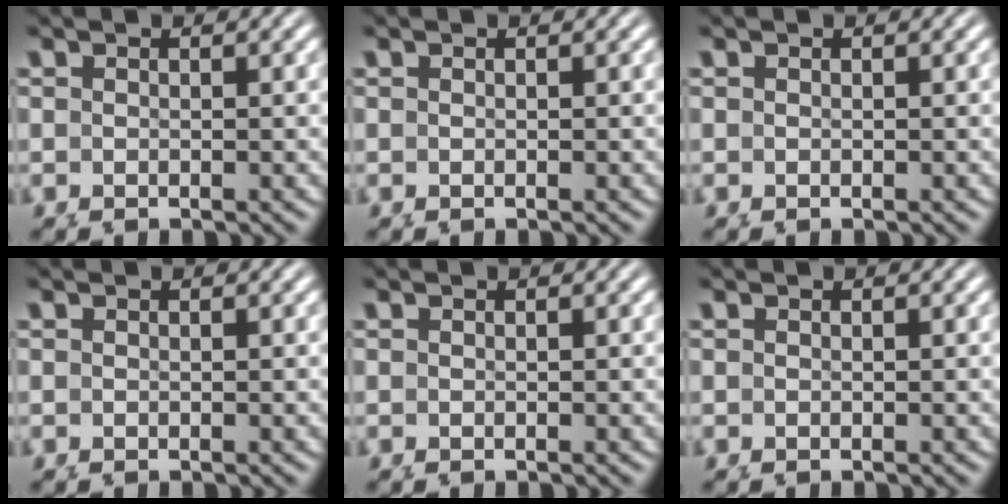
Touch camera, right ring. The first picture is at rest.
{"total": 0.0}
{"total": 0.0}
{"total": 0.0}
{"total": 0.0}
{"total": 0.0}